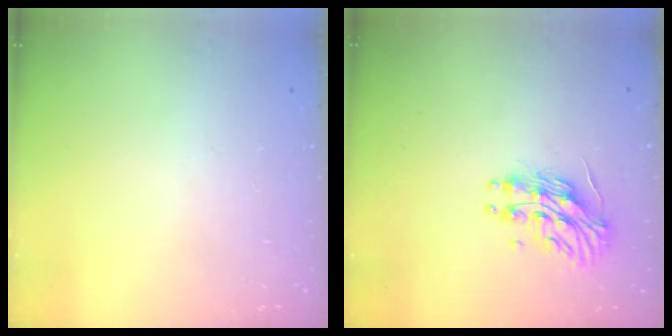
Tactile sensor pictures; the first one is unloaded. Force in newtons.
{"total": 13.2, "press": 13.2, "slide": 0.8}